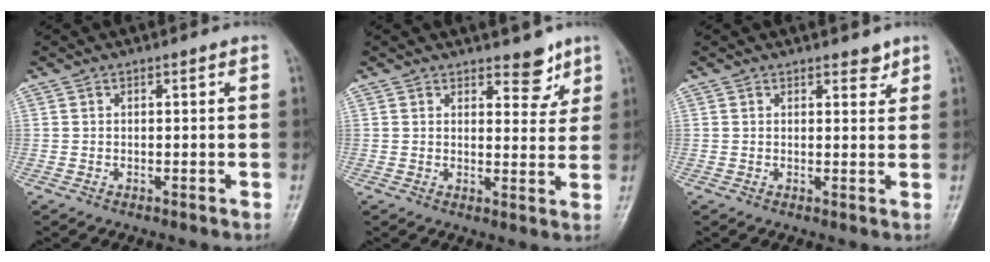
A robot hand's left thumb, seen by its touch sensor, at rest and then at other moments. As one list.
[{"total": 5.0, "force": [3.5, 2.6, 2.5], "torque": [0.002, -0.021, 0.045]}, {"total": 2.0, "force": [1.5, 1.1, 0.9], "torque": [0.006, -0.007, 0.018]}]